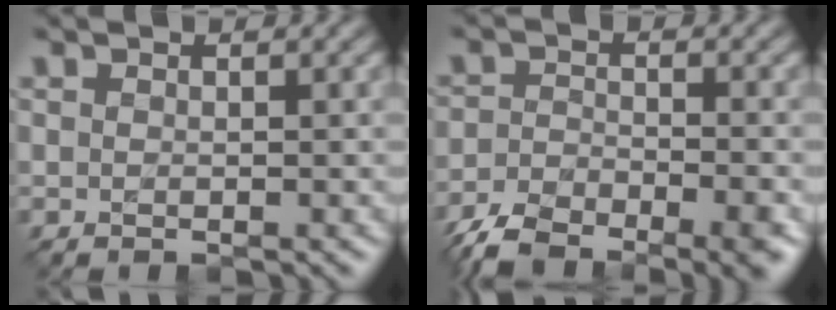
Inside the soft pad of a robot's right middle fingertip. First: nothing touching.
{"total": 8.0, "force": [-6.2, 2.8, 4.2], "torque": [-0.070, -0.028, -0.107]}